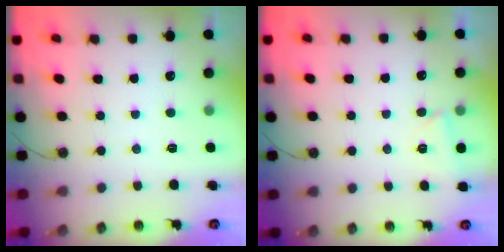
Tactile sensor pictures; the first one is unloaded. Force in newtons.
{"total": 2.7, "press": 2.4, "slide": 1.2}